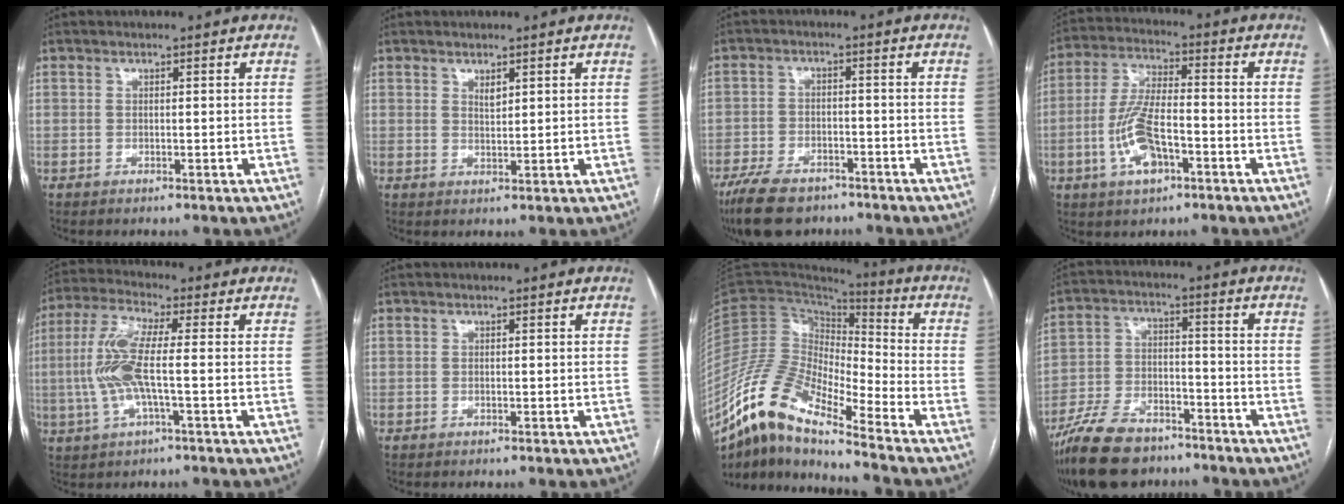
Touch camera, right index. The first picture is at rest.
{"total": 1.4, "force": [0.9, 0.5, 0.9], "torque": [-0.017, -0.004, 0.020]}
{"total": 10.7, "force": [-8.1, 4.6, 5.3], "torque": [-0.099, -0.010, -0.131]}
{"total": 10.3, "force": [-3.7, 3.7, 8.9], "torque": [-0.194, 0.005, -0.067]}
{"total": 9.7, "force": [-1.1, 1.3, 9.5], "torque": [-0.213, 0.009, -0.027]}
{"total": 0.0}
{"total": 14.4, "force": [-11.0, 2.8, 8.9], "torque": [-0.183, 0.017, -0.206]}
{"total": 14.0, "force": [-10.8, 5.7, 6.9], "torque": [-0.135, -0.008, -0.190]}